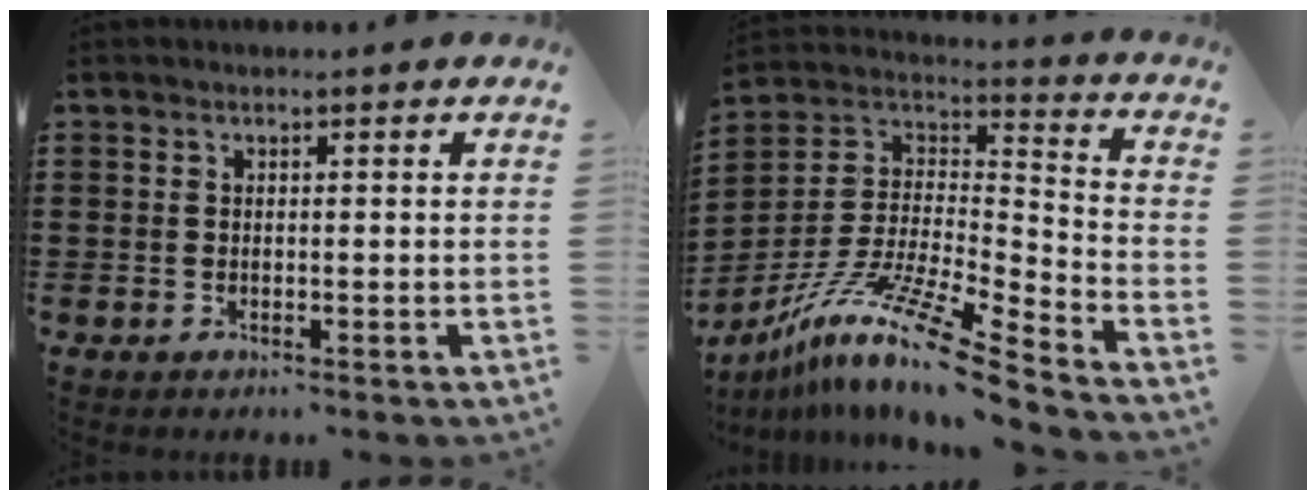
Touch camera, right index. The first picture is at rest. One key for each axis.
{"total": 13.8, "fx": -10.6, "fy": 0.7, "fz": 8.8, "tx": -0.172, "ty": 0.011, "tz": -0.205}